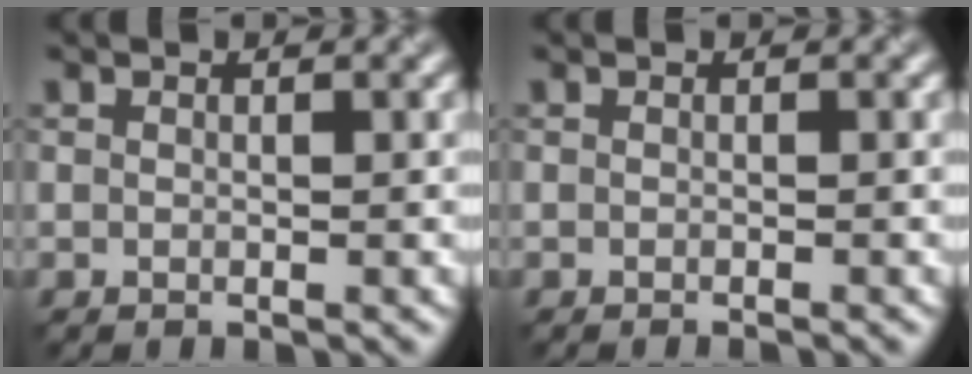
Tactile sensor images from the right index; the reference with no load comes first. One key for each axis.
{"total": 0.8, "fx": -0.6, "fy": 0.2, "fz": 0.5, "tx": 0.001, "ty": -0.004, "tz": -0.009}